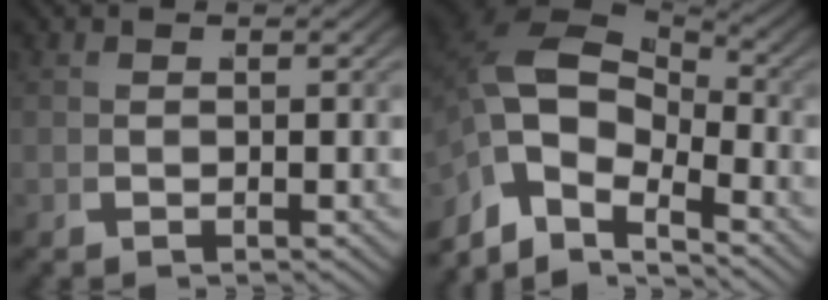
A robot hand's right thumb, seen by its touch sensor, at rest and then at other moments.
{"total": 10.1, "force": [-0.8, 6.4, 7.8], "torque": [-0.167, -0.011, -0.023]}